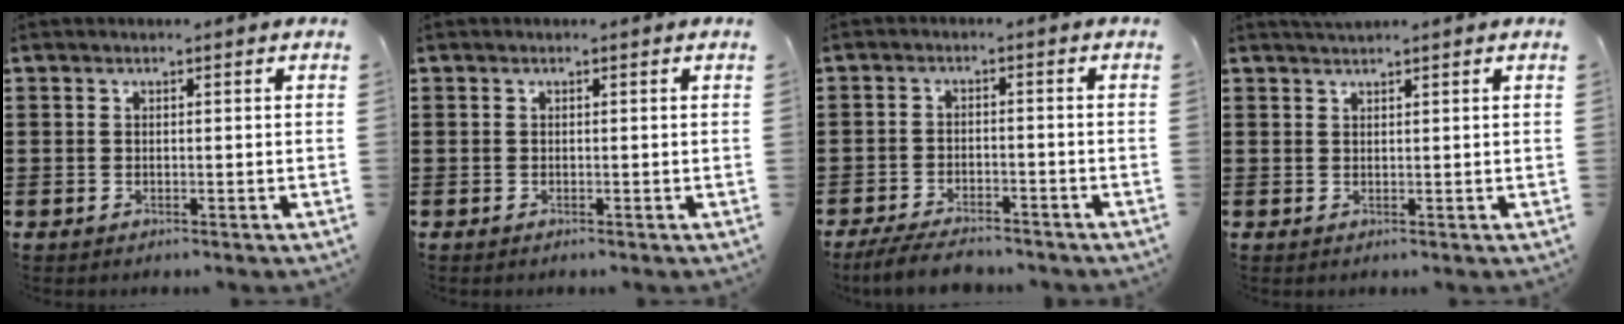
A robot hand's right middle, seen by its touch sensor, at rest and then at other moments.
{"total": 0.0}
{"total": 4.4, "force": [-4.0, 0.8, 1.6], "torque": [-0.039, -0.002, -0.082]}
{"total": 1.3, "force": [1.2, 0.1, 0.4], "torque": [-0.009, 0.000, 0.022]}